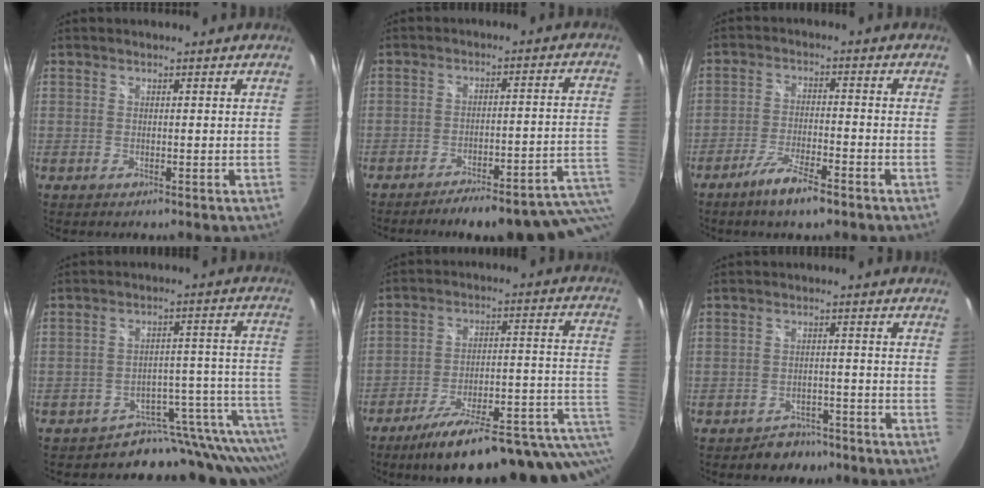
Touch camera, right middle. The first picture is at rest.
{"total": 18.6, "force": [-15.0, 2.6, 10.7], "torque": [-0.103, -0.010, -0.189]}
{"total": 7.6, "force": [-5.4, 1.4, 5.2], "torque": [-0.114, -0.008, -0.095]}
{"total": 13.7, "force": [-11.6, 5.9, 4.2], "torque": [-0.019, 0.017, -0.171]}
{"total": 23.6, "force": [-12.6, 6.6, 18.9], "torque": [-0.246, -0.023, -0.161]}
{"total": 5.4, "force": [-4.2, 3.2, 0.7], "torque": [-0.019, 0.014, -0.054]}